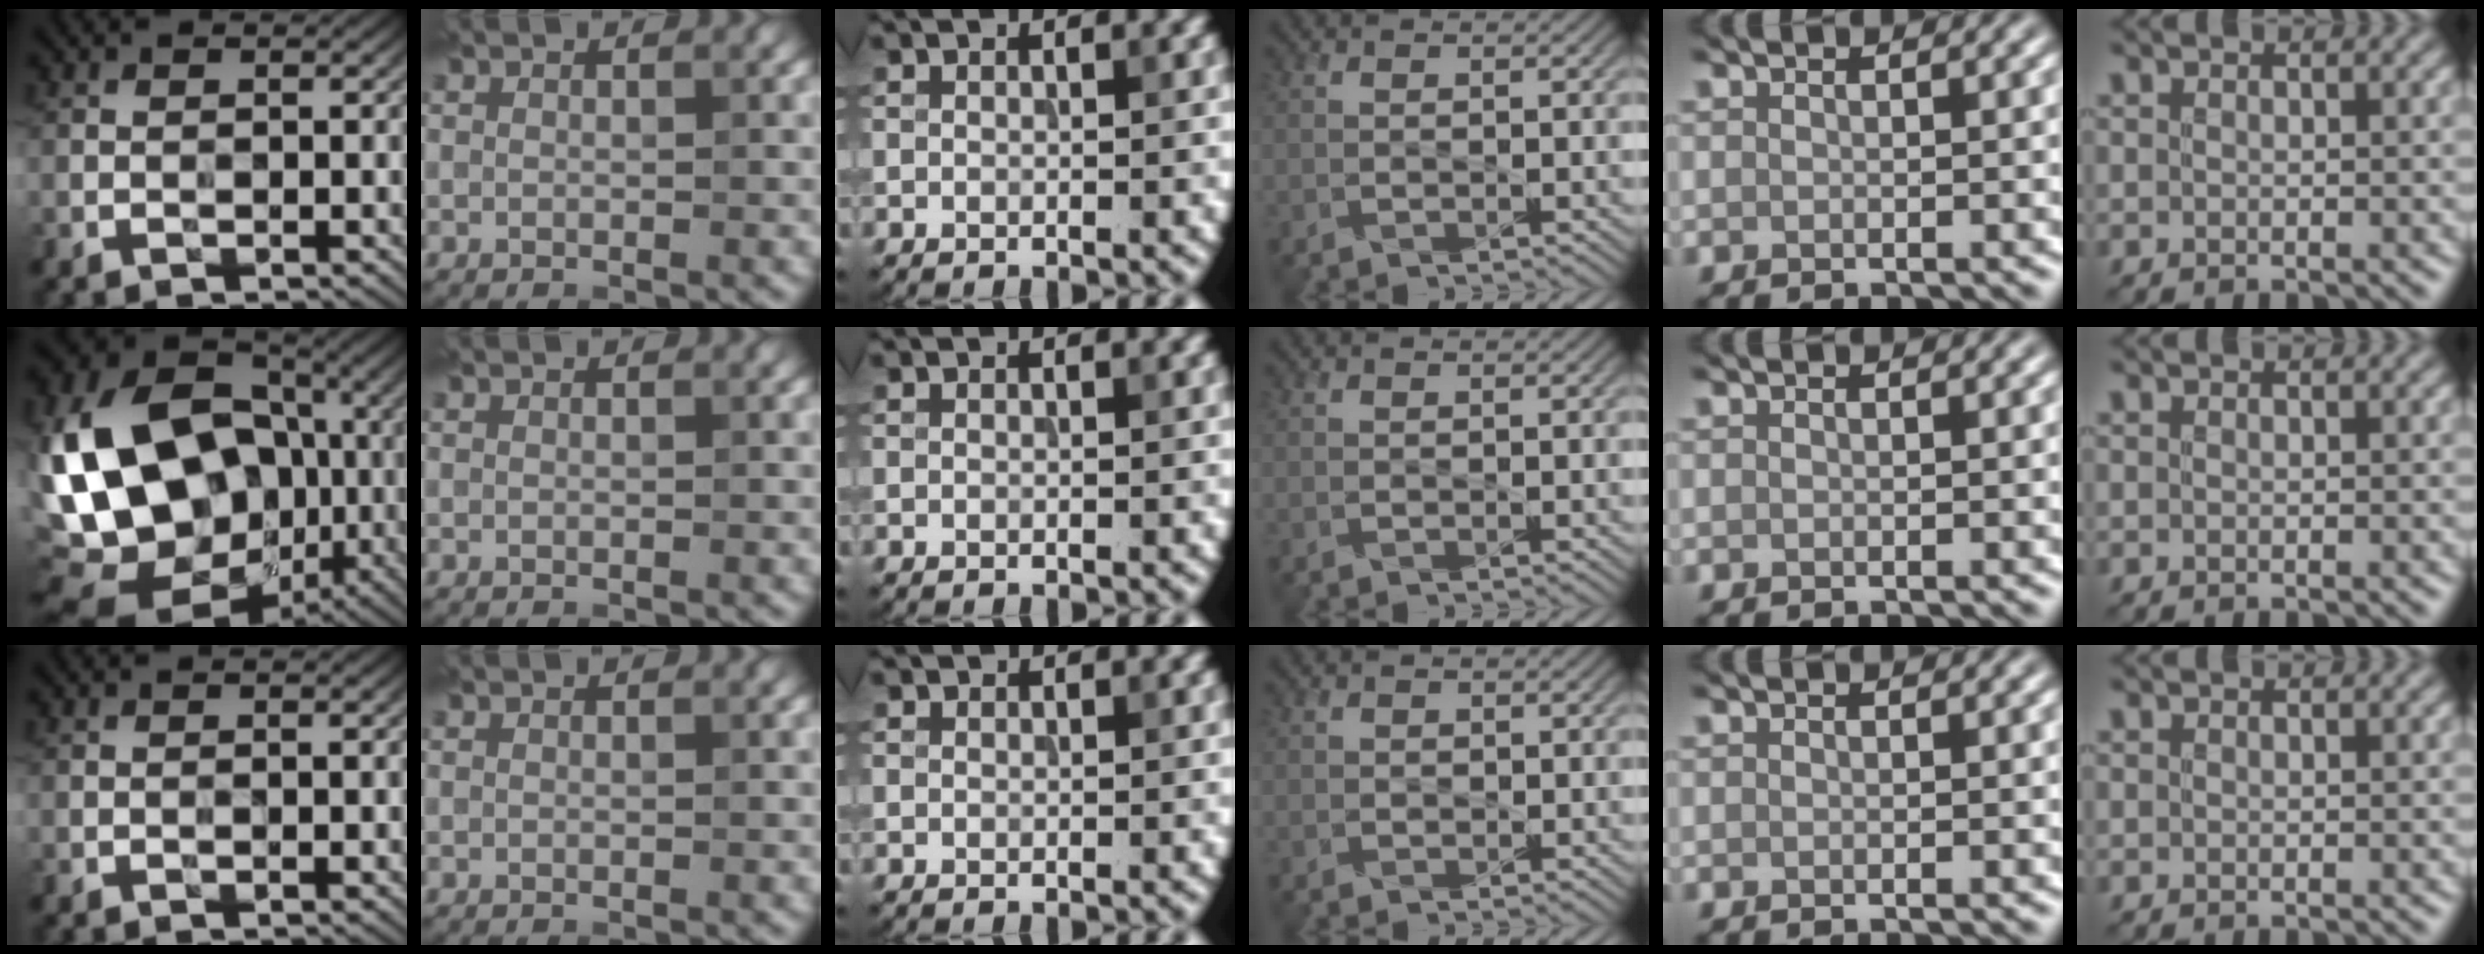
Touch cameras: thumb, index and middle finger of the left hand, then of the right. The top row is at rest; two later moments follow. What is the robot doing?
{"motion": "wipe", "object": "bowl"}